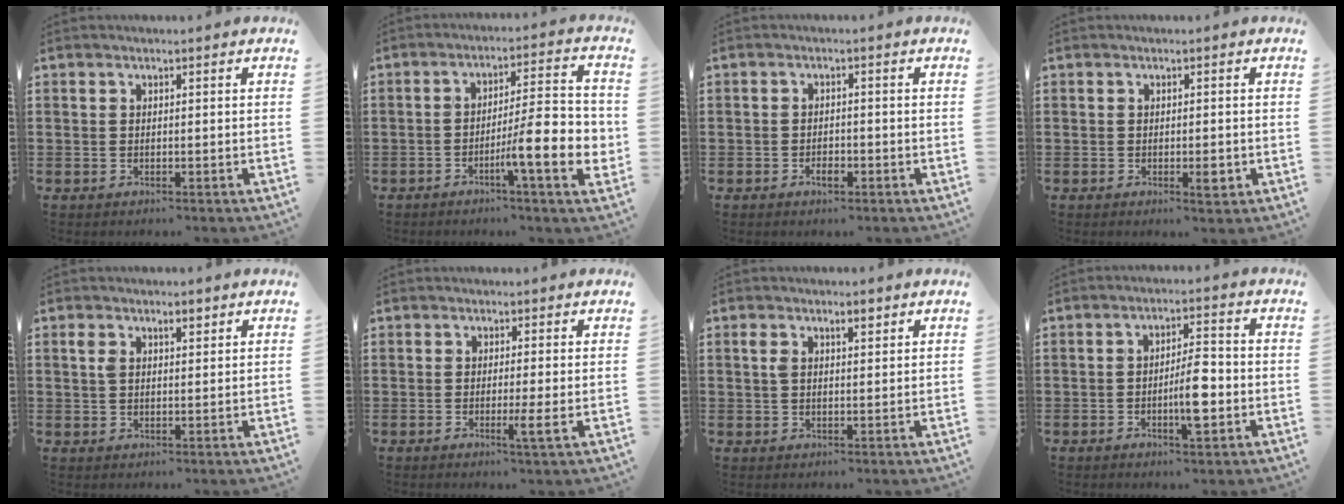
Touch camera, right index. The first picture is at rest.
{"total": 10.7, "force": [-3.2, 1.9, 10.1], "torque": [-0.162, -0.013, -0.058]}
{"total": 2.2, "force": [-1.1, 1.0, 1.6], "torque": [-0.032, -0.001, -0.021]}
{"total": 2.4, "force": [-0.7, 0.7, 2.1], "torque": [-0.037, -0.001, -0.012]}
{"total": 2.8, "force": [1.3, 1.3, 2.1], "torque": [-0.039, 0.003, 0.021]}
{"total": 3.2, "force": [-0.8, -0.4, 3.1], "torque": [-0.053, -0.014, -0.015]}
{"total": 2.8, "force": [1.3, 1.1, 2.3], "torque": [-0.049, 0.005, 0.022]}
{"total": 6.3, "force": [-1.6, 1.6, 5.9], "torque": [-0.112, 0.000, -0.031]}